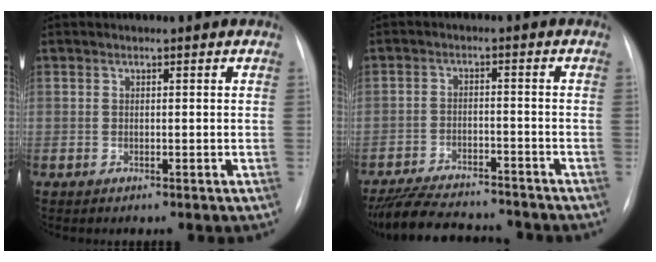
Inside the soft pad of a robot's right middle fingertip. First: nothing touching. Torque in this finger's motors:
{"motor_torque": [0.13, -0.15, 0.05, 0.04]}